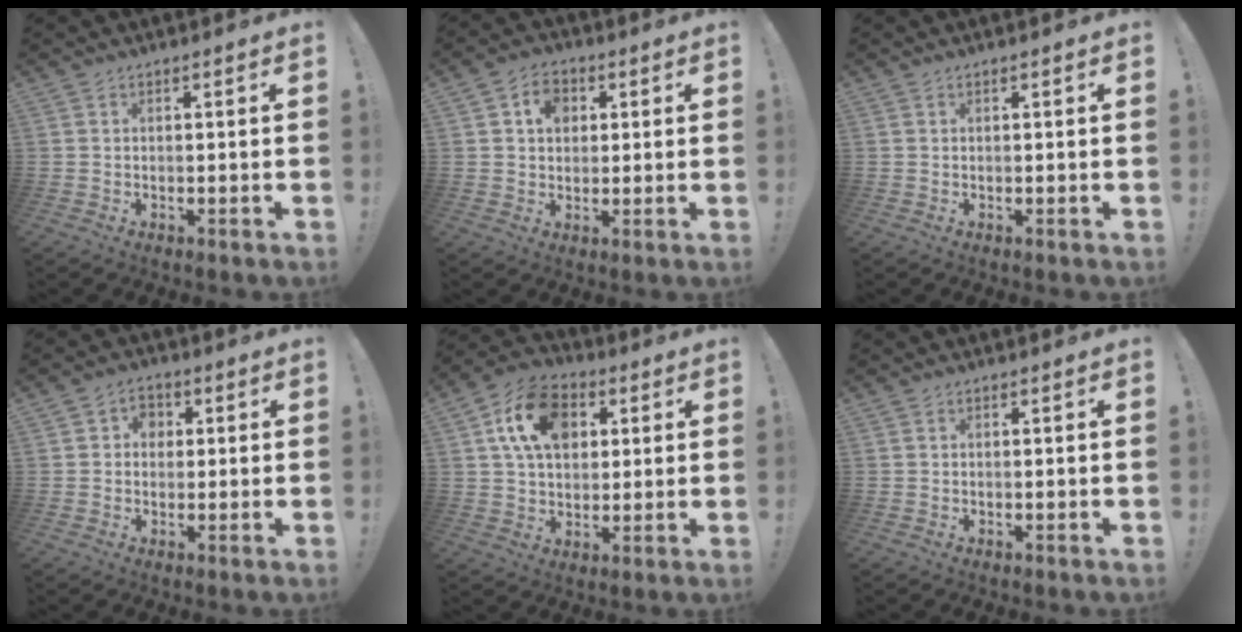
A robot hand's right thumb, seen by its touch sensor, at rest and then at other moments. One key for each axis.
{"total": 7.1, "fx": 2.2, "fy": 5.7, "fz": 3.5, "tx": -0.044, "ty": 0.000, "tz": 0.038}
{"total": 0.0}
{"total": 4.5, "fx": 0.5, "fy": 4.1, "fz": 1.9, "tx": -0.022, "ty": 0.003, "tz": 0.008}
{"total": 15.8, "fx": 5.4, "fy": 11.2, "fz": 9.7, "tx": -0.152, "ty": -0.004, "tz": 0.105}
{"total": 0.0}